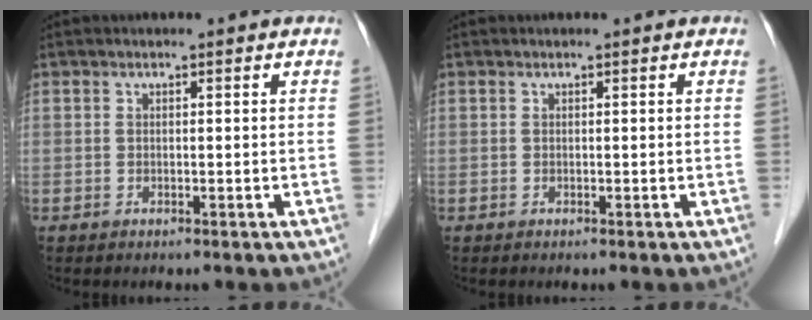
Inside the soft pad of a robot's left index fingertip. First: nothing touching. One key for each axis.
{"total": 0.0}